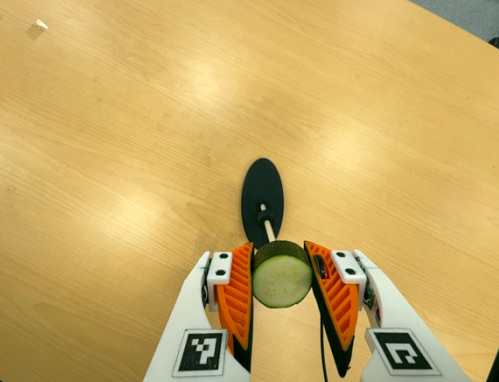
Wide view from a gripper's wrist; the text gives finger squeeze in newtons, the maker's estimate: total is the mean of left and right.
{"total": 10.7, "left": 9.4, "right": 12.0}